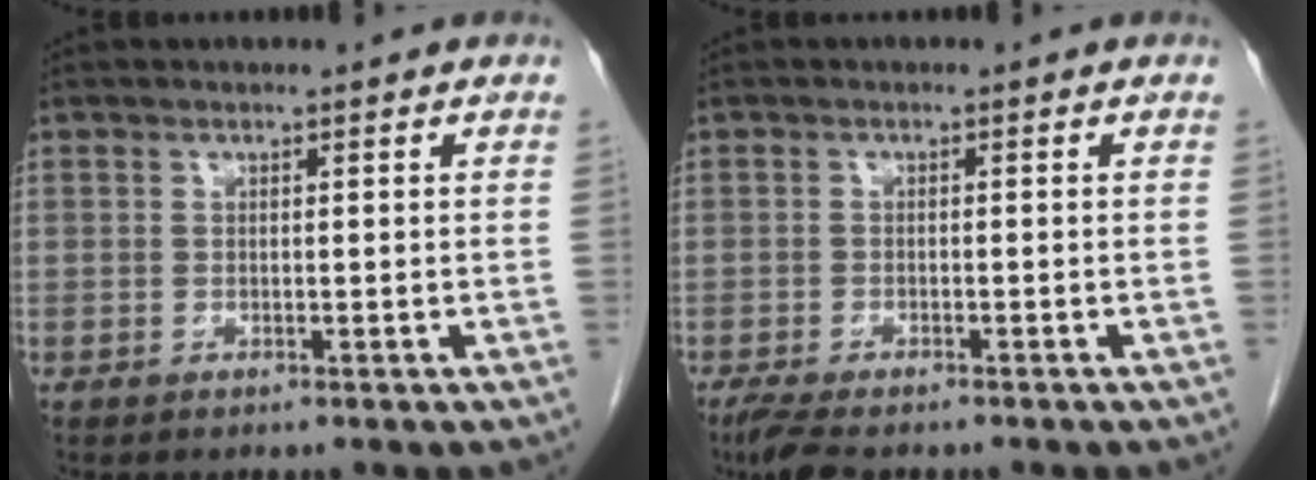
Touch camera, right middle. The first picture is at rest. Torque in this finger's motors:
{"motor_torque": [0.64, -0.48, 0.05, 0.04]}